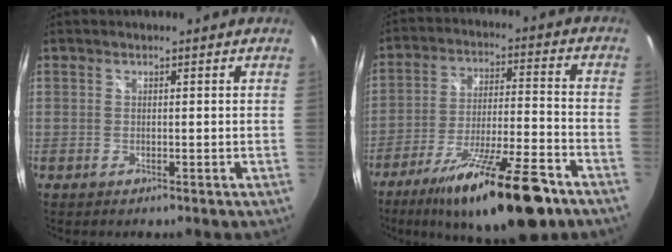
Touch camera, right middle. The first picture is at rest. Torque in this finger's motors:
{"motor_torque": [1.41, -0.73, 0.36, 0.21]}